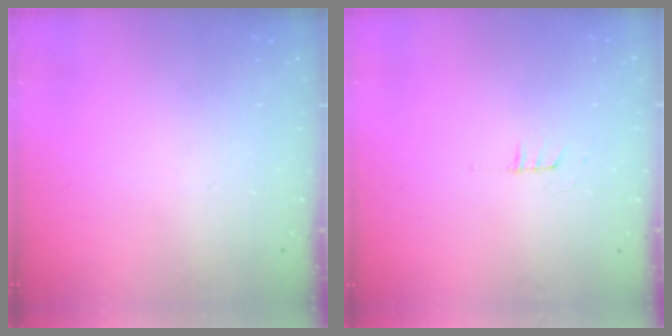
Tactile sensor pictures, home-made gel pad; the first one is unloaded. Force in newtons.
{"total": 4.0, "press": 4.0, "slide": 0.4}